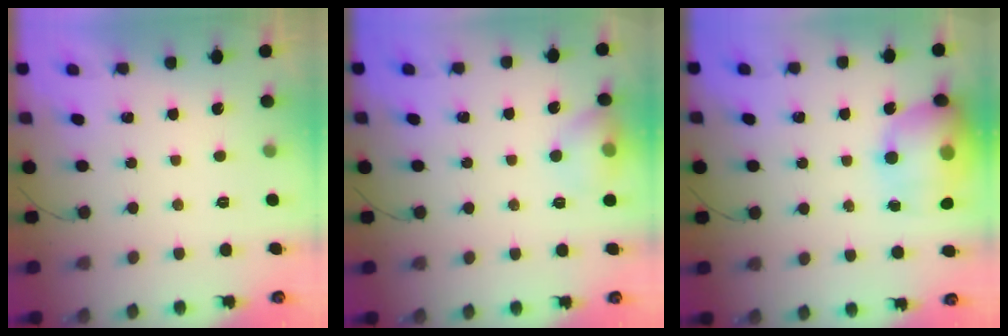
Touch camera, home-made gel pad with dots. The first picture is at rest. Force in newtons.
{"total": 8.1, "press": 8.0, "slide": 1.5}
{"total": 19.2, "press": 18.9, "slide": 3.4}